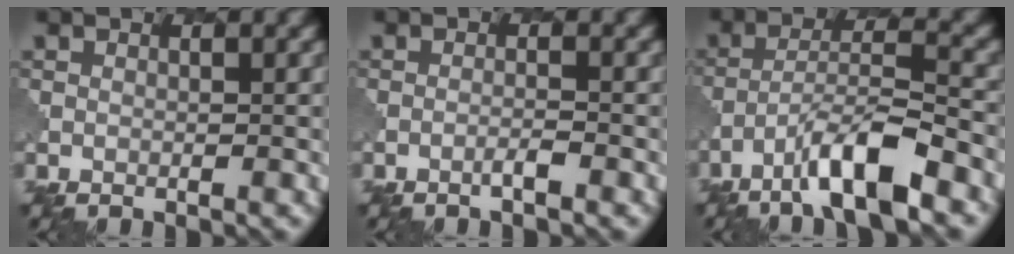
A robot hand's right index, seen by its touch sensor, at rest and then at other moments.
{"total": 0.9, "force": [-0.5, 0.1, 0.7], "torque": [-0.008, 0.006, -0.013]}
{"total": 7.0, "force": [-4.5, 1.4, 5.2], "torque": [-0.089, 0.009, -0.077]}